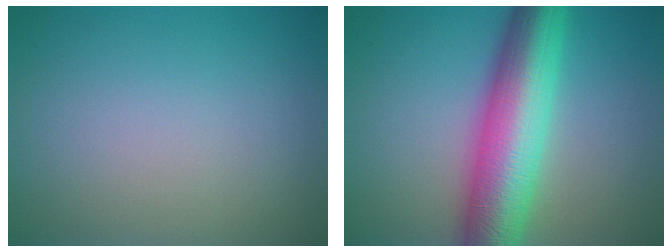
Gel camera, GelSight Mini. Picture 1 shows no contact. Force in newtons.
{"total": 10.4, "press": 10.4, "slide": 0.1}